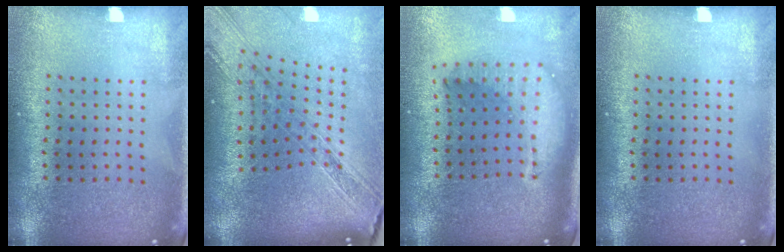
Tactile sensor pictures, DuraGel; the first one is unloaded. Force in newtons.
{"total": 2.6, "press": 2.2, "slide": 1.5}
{"total": 1.8, "press": 1.4, "slide": 1.0}
{"total": 0.0}